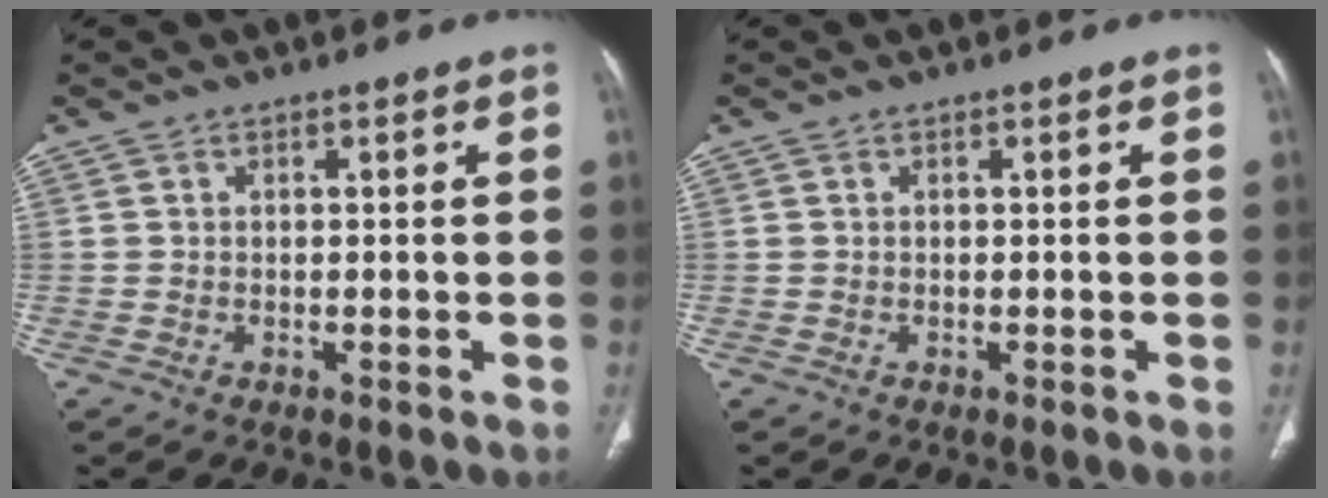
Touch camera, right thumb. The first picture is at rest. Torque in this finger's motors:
{"motor_torque": [0.03, 0.03, -0.22, 0.22, 0.00]}